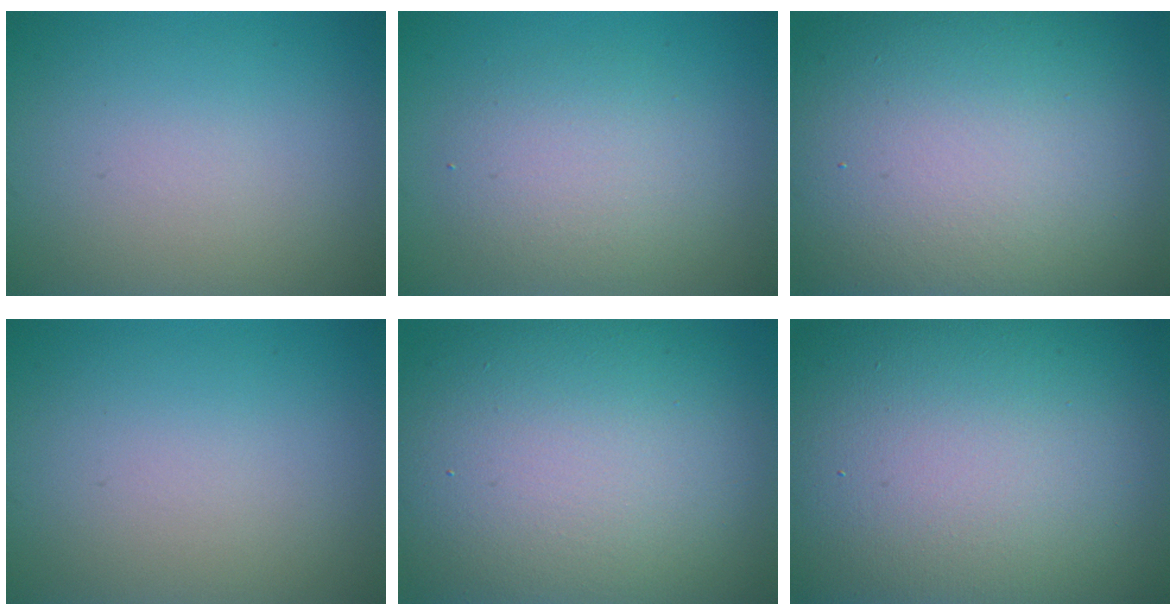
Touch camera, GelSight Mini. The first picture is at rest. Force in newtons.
{"total": 3.6, "press": 3.6, "slide": 0.1}
{"total": 19.0, "press": 19.0, "slide": 0.7}
{"total": 0.0}
{"total": 16.3, "press": 16.2, "slide": 1.1}
{"total": 24.5, "press": 24.5, "slide": 1.0}